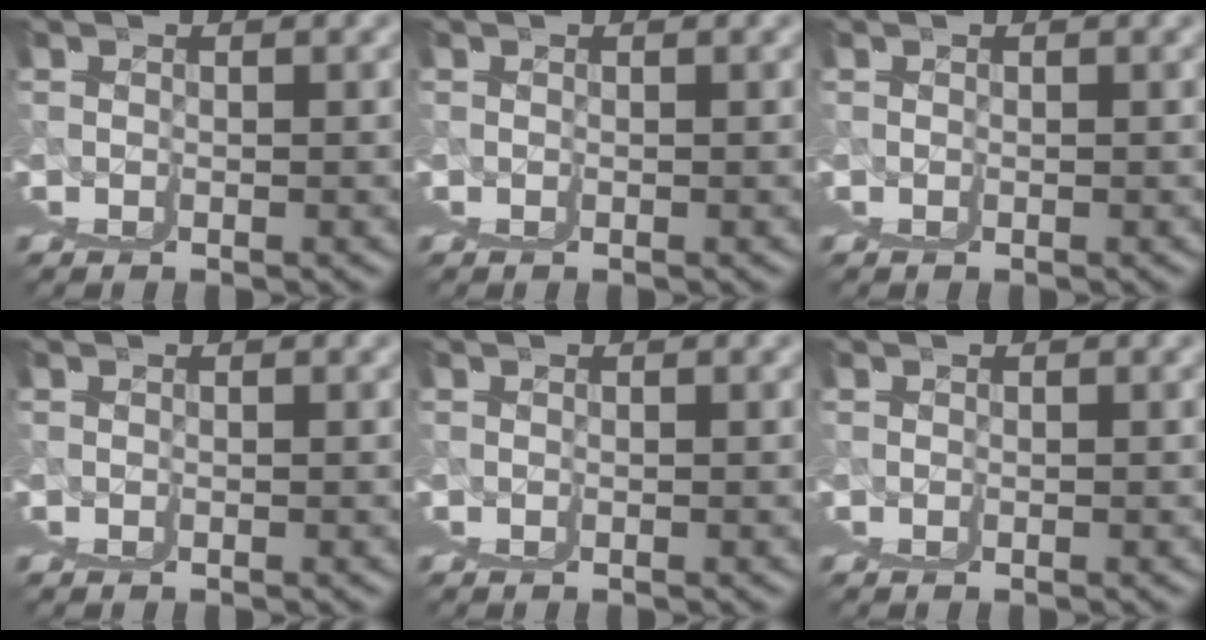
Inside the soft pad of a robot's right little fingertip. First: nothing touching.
{"total": 0.0}
{"total": 0.0}
{"total": 0.0}
{"total": 0.0}
{"total": 0.0}